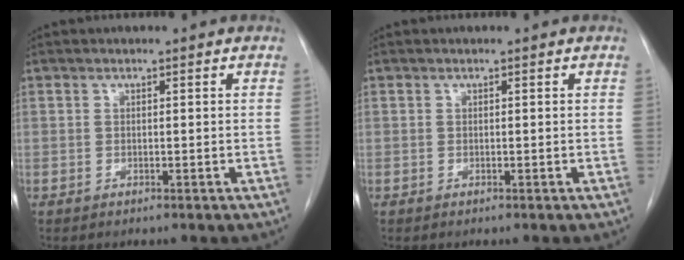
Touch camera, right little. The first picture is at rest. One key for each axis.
{"total": 0.0}